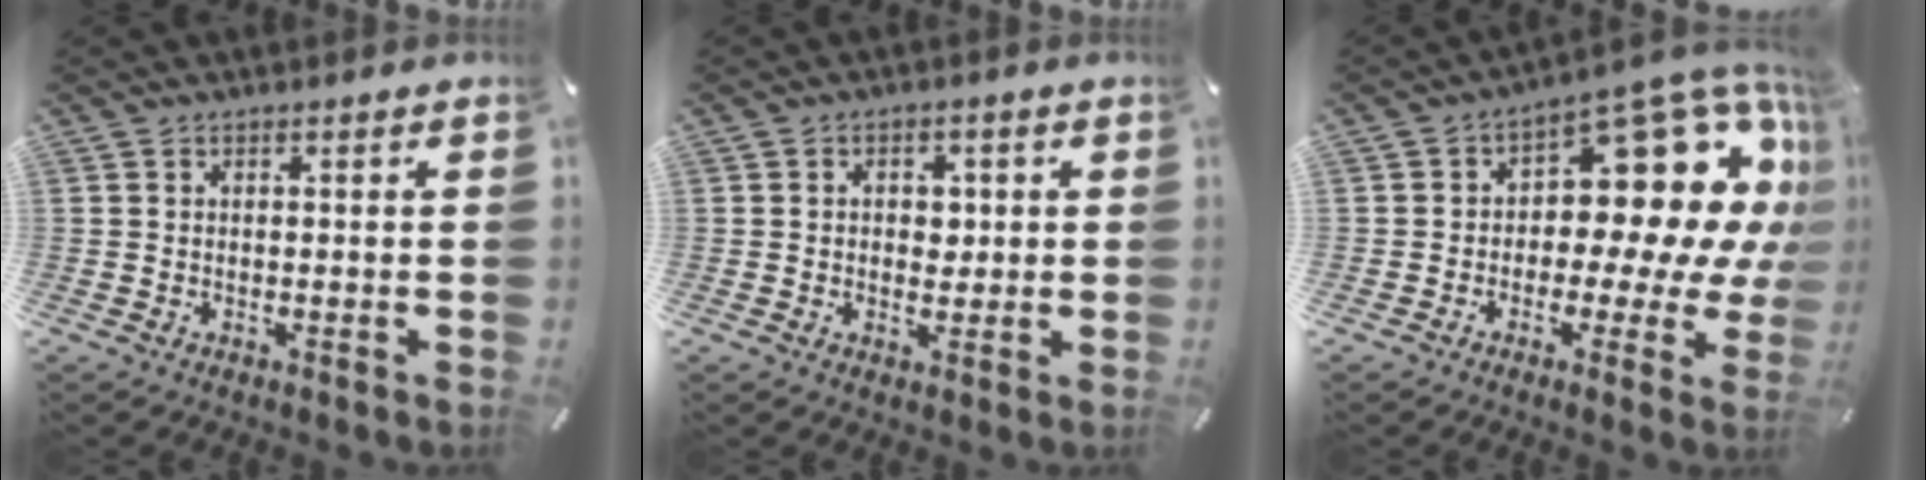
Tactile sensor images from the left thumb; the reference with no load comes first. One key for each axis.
{"total": 3.9, "fx": 0.0, "fy": 3.2, "fz": 2.3, "tx": -0.024, "ty": -0.002, "tz": -0.008}
{"total": 16.4, "fx": 6.8, "fy": 9.3, "fz": 11.7, "tx": -0.143, "ty": -0.077, "tz": 0.111}